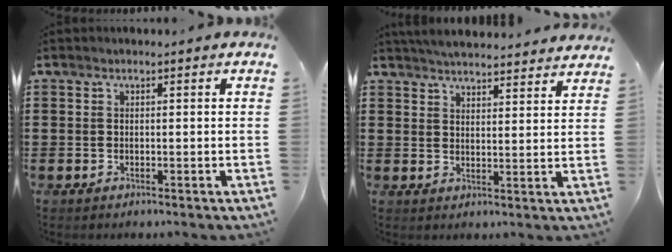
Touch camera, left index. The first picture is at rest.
{"total": 4.4, "force": [4.3, -0.2, 0.6], "torque": [-0.025, -0.021, 0.078]}